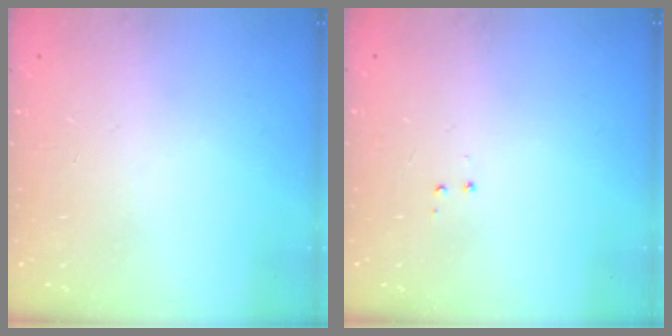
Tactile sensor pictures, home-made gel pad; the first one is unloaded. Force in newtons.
{"total": 3.5, "press": 3.5, "slide": 0.5}